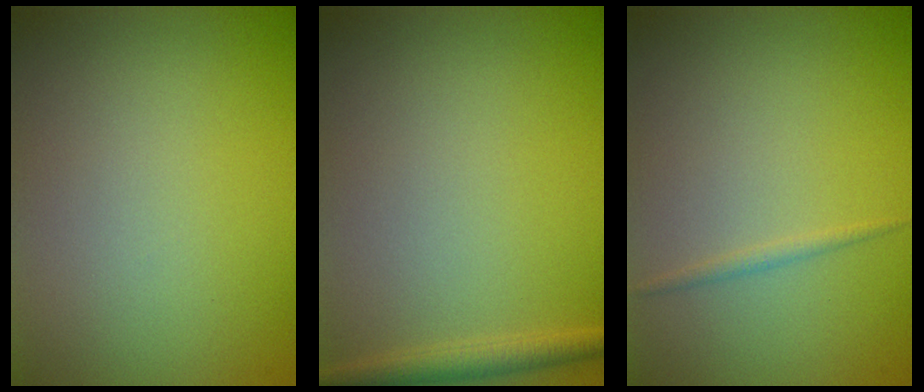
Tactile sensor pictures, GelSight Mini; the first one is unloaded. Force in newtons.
{"total": 1.7, "press": 1.7, "slide": 0.1}
{"total": 0.7, "press": 0.7, "slide": 0.0}